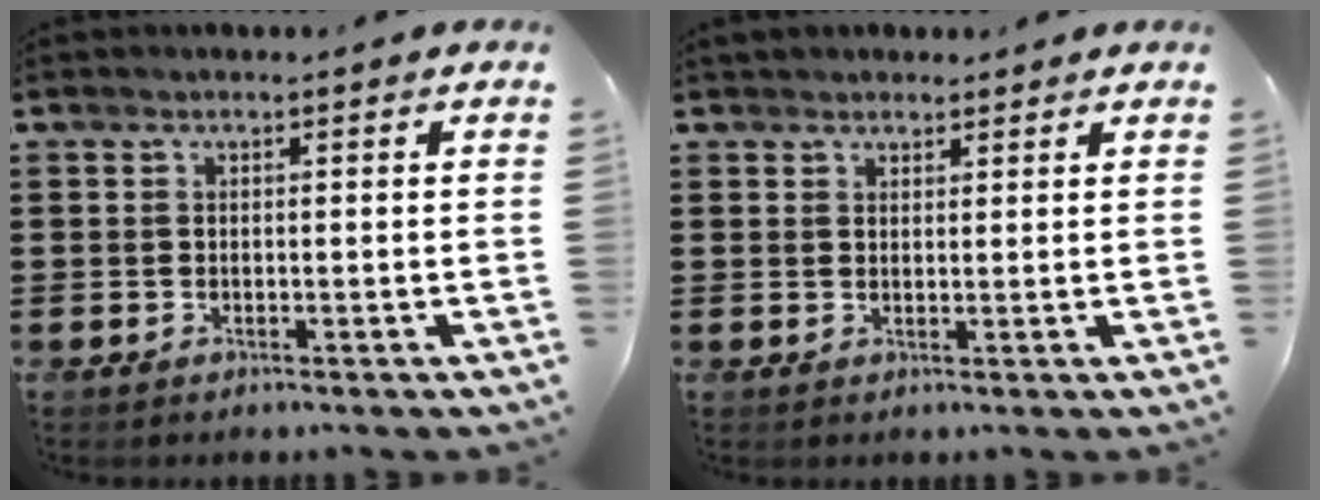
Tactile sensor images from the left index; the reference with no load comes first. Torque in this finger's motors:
{"motor_torque": [1.32, -0.81, 0.21, 0.02]}